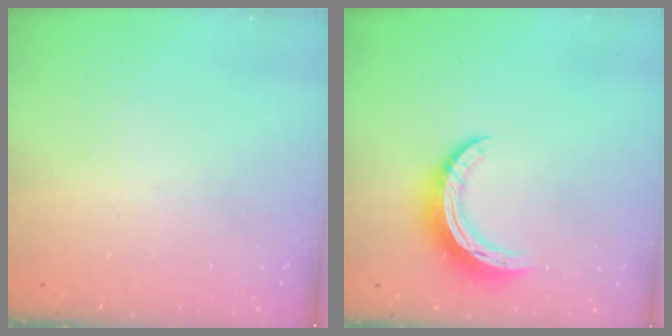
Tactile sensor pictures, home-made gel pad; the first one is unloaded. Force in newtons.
{"total": 9.9, "press": 9.9, "slide": 0.5}